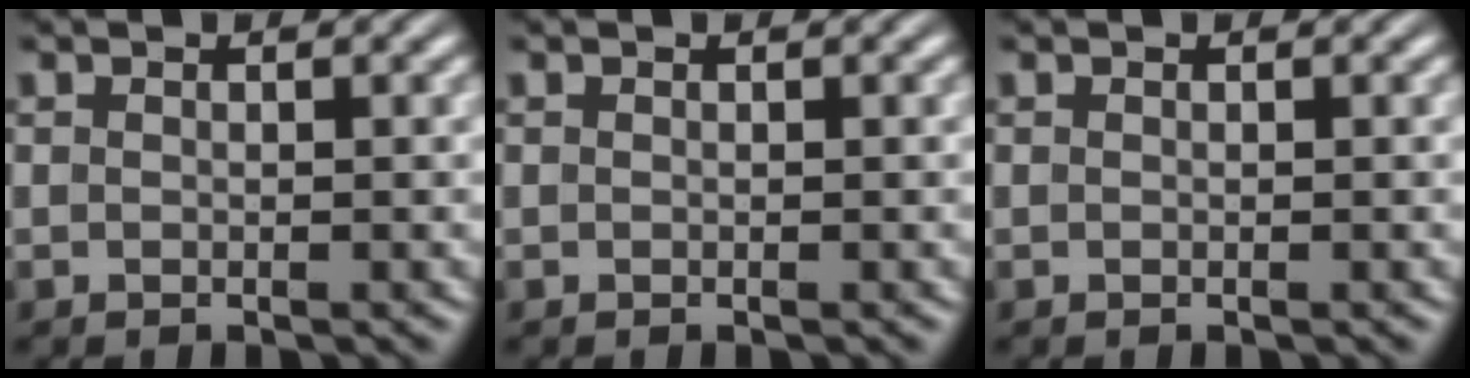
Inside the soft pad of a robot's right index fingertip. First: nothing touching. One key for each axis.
{"total": 0.0}
{"total": 0.0}